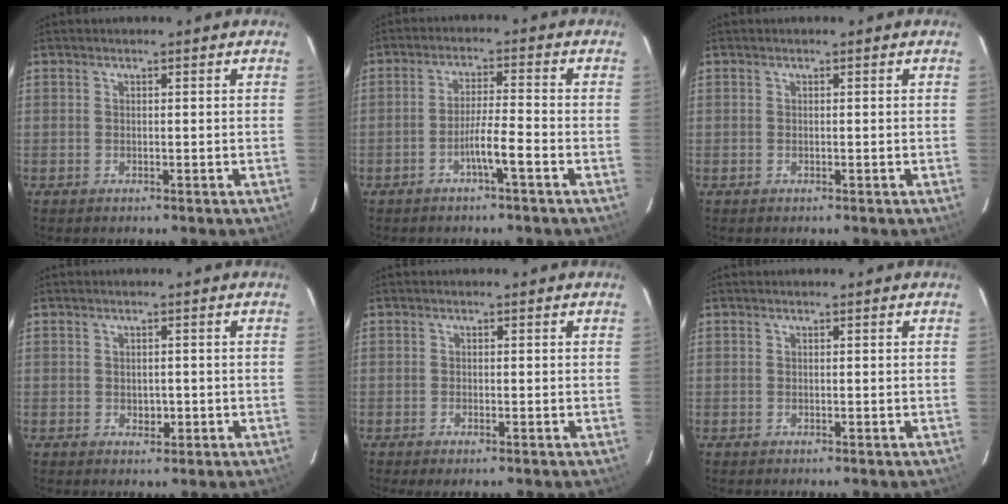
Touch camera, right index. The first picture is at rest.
{"total": 4.8, "force": [-2.4, -0.3, 4.1], "torque": [-0.073, 0.005, -0.046]}
{"total": 0.0}
{"total": 1.9, "force": [-0.5, 1.3, 1.3], "torque": [-0.017, 0.002, -0.002]}
{"total": 1.8, "force": [-1.0, 0.5, 1.4], "torque": [-0.025, -0.003, -0.013]}
{"total": 0.0}